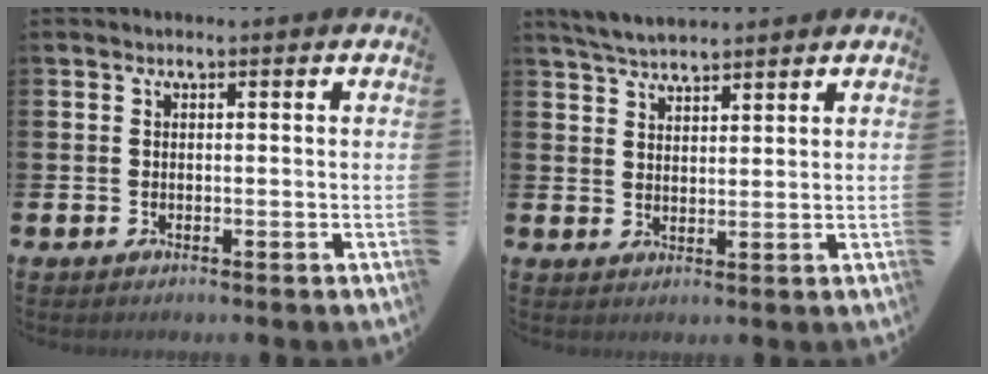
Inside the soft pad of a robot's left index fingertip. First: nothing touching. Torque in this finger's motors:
{"motor_torque": [0.51, -0.35, 0.41, 0.08]}